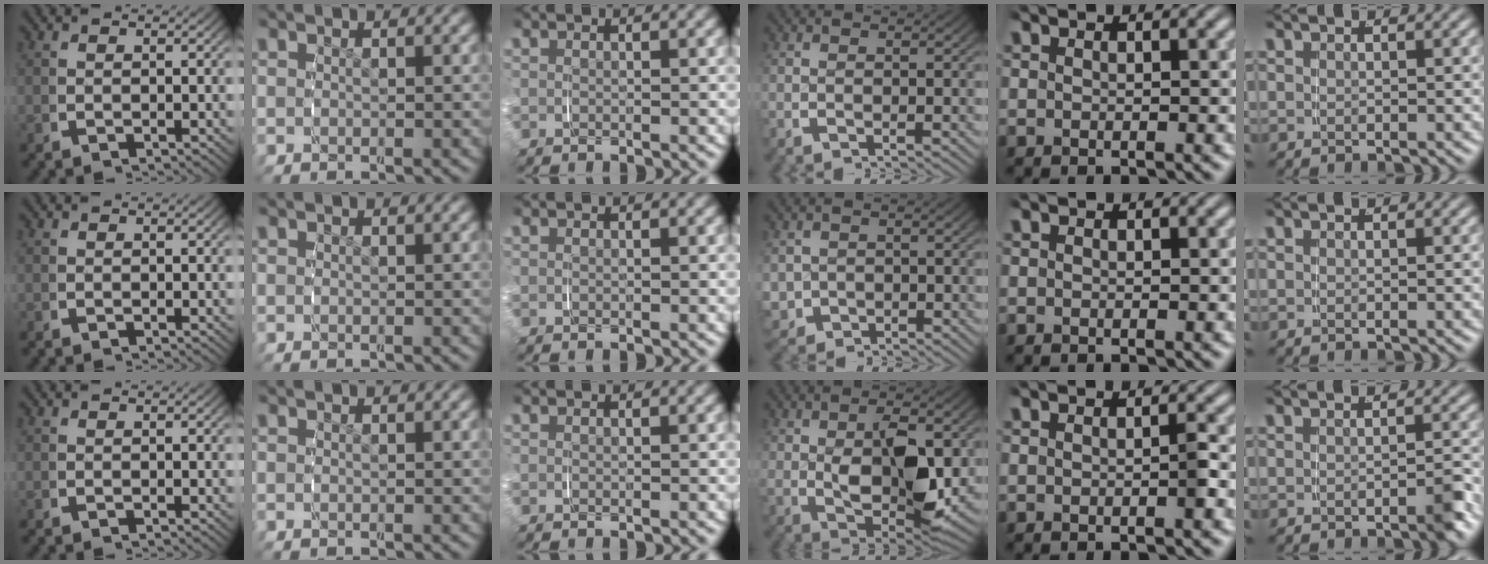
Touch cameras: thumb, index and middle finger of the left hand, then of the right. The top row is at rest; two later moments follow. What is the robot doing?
{"motion": "grasp_and_lifting", "object": "jar lid"}